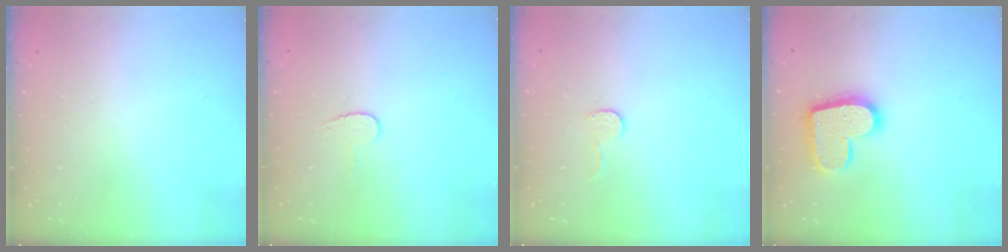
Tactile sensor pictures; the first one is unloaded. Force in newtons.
{"total": 4.4, "press": 4.4, "slide": 0.5}
{"total": 4.6, "press": 4.6, "slide": 0.4}
{"total": 15.3, "press": 15.3, "slide": 1.1}